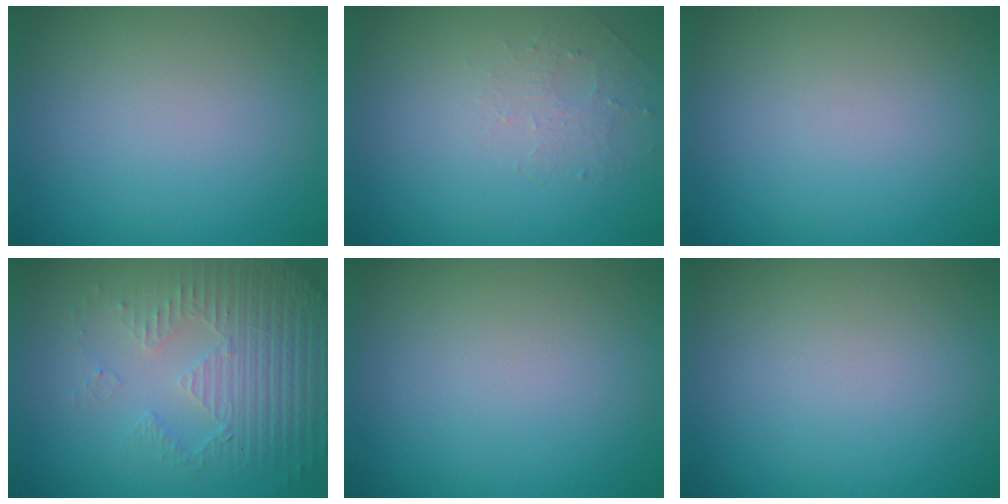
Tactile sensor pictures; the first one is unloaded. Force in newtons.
{"total": 1.3, "press": 0.7, "slide": 1.2}
{"total": 0.0}
{"total": 5.3, "press": 3.5, "slide": 4.0}
{"total": 0.0}
{"total": 0.0}